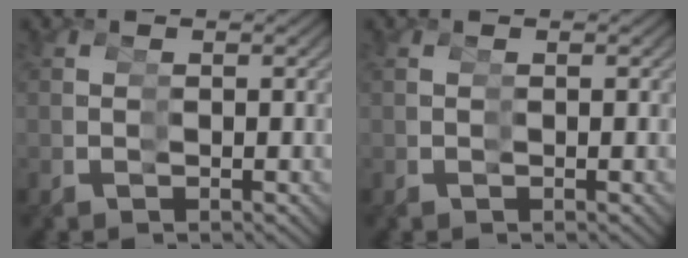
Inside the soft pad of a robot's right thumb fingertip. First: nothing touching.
{"total": 0.0}